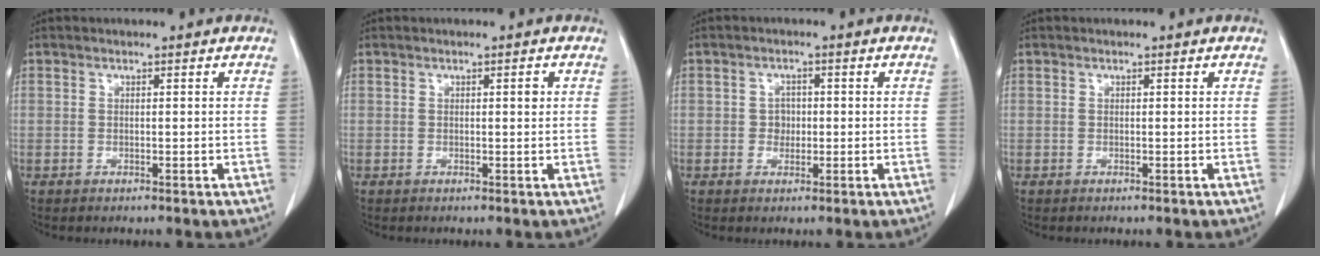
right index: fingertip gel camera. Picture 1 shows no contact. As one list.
[{"total": 0.8, "force": [0.2, 0.2, 0.8], "torque": [-0.012, 0.001, 0.003]}, {"total": 2.2, "force": [-0.1, 1.9, 1.2], "torque": [-0.015, 0.004, -0.001]}, {"total": 0.0}]